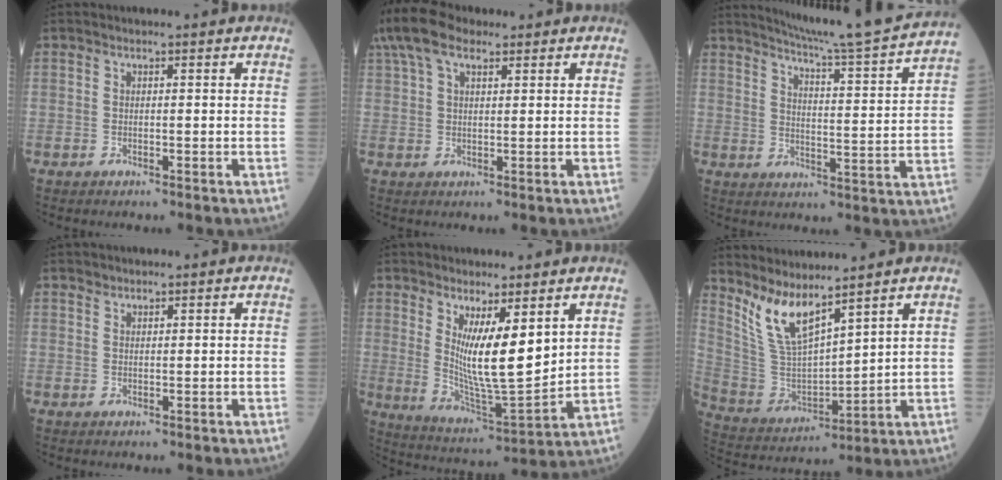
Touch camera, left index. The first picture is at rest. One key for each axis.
{"total": 11.9, "fx": 8.0, "fy": 5.4, "fz": 7.0, "tx": -0.169, "ty": 0.051, "tz": 0.148}
{"total": 17.5, "fx": 16.0, "fy": -2.0, "fz": 6.8, "tx": -0.112, "ty": -0.052, "tz": 0.207}
{"total": 0.7, "fx": 0.7, "fy": 0.3, "fz": 0.0, "tx": -0.002, "ty": 0.003, "tz": 0.013}
{"total": 9.9, "fx": 3.6, "fy": 1.7, "fz": 9.0, "tx": -0.172, "ty": -0.028, "tz": 0.076}
{"total": 9.0, "fx": 7.4, "fy": 0.9, "fz": 5.0, "tx": -0.118, "ty": -0.011, "tz": 0.167}